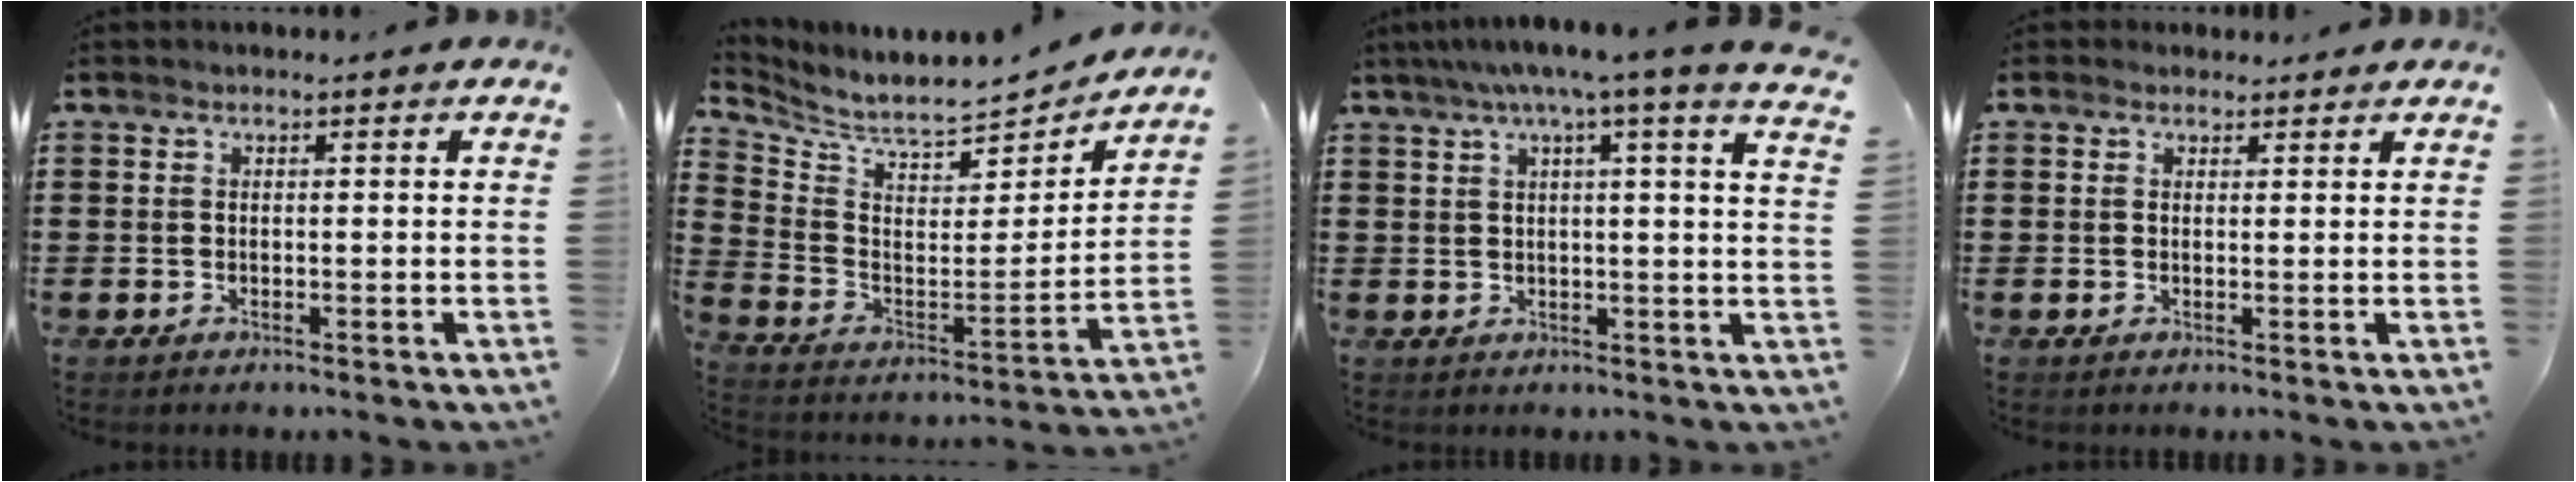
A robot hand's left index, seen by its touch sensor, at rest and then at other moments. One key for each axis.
{"total": 6.3, "fx": 6.1, "fy": 0.6, "fz": 1.4, "tx": -0.064, "ty": -0.058, "tz": 0.101}
{"total": 5.7, "fx": 3.8, "fy": -0.2, "fz": 4.2, "tx": -0.086, "ty": -0.015, "tz": 0.061}
{"total": 1.5, "fx": 1.2, "fy": 0.9, "fz": 0.0, "tx": -0.004, "ty": 0.006, "tz": 0.023}